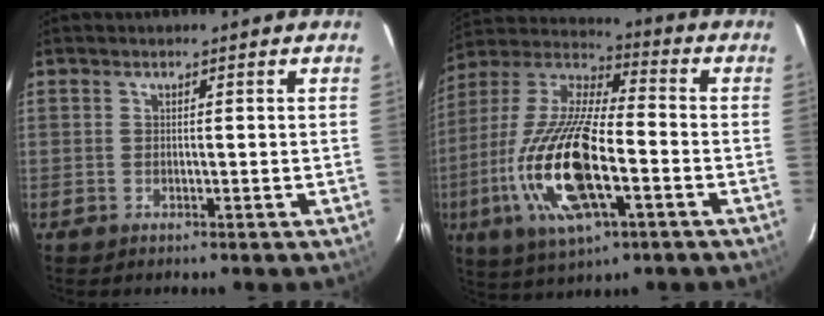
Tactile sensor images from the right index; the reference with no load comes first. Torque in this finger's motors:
{"motor_torque": [2.14, 0.00, 1.05, 0.21]}